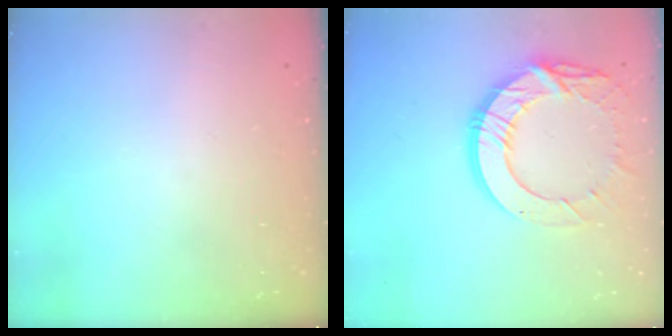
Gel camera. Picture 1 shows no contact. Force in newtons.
{"total": 16.0, "press": 15.9, "slide": 1.4}